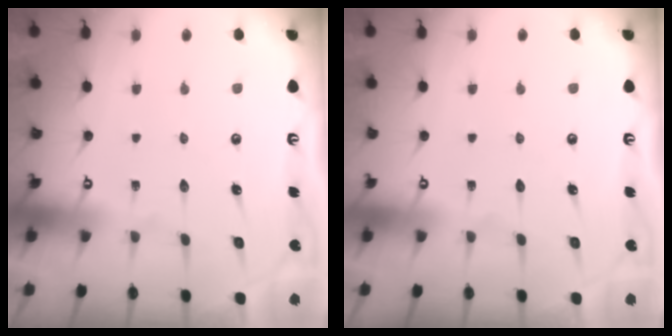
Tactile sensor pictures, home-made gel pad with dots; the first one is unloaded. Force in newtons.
{"total": 0.0}